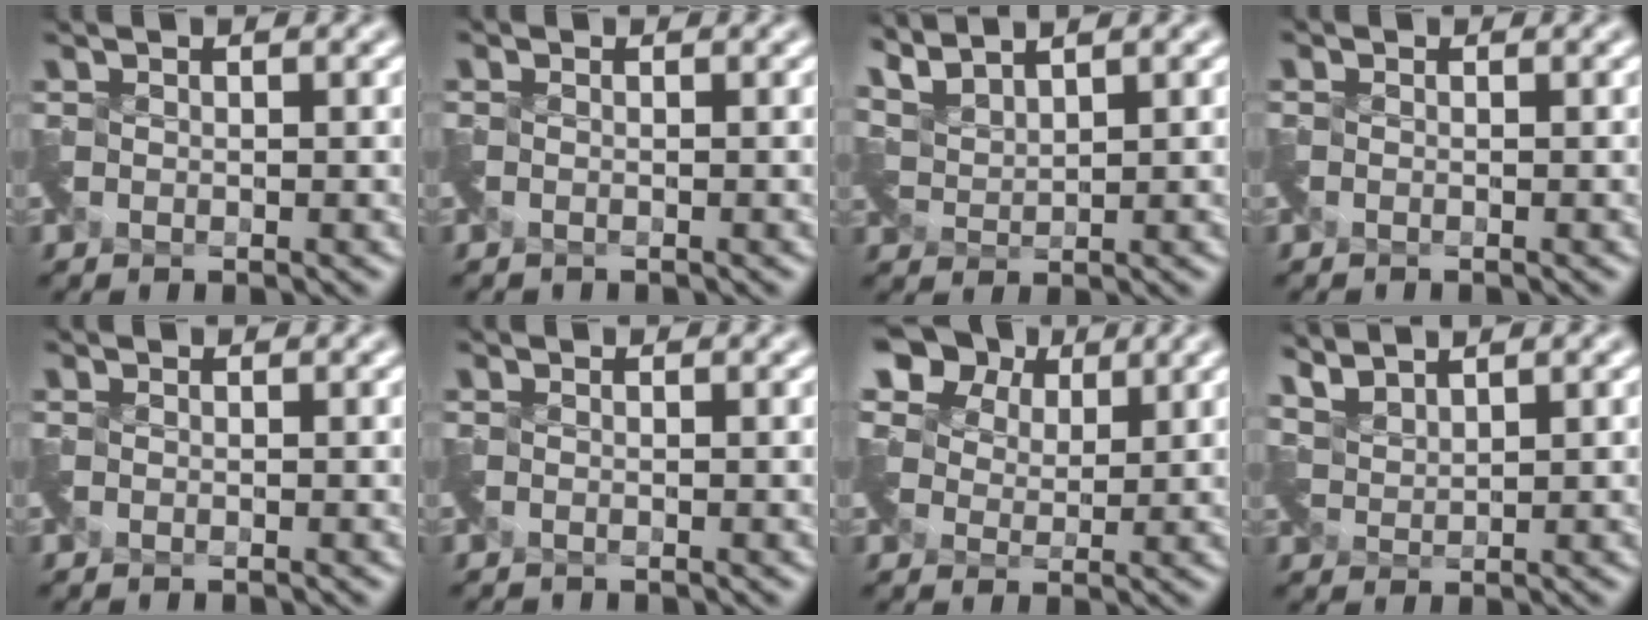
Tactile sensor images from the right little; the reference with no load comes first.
{"total": 1.1, "force": [-0.8, 0.0, -0.7], "torque": [0.010, -0.012, -0.019]}
{"total": 3.4, "force": [3.4, 0.0, 0.3], "torque": [-0.021, 0.004, 0.072]}
{"total": 1.1, "force": [-0.8, -0.3, -0.7], "torque": [0.009, -0.013, -0.019]}
{"total": 1.1, "force": [-0.9, -0.2, -0.6], "torque": [0.009, -0.013, -0.021]}
{"total": 1.3, "force": [-1.0, -0.2, -0.8], "torque": [0.011, -0.015, -0.023]}
{"total": 6.2, "force": [4.1, 4.0, 2.3], "torque": [-0.064, 0.015, 0.058]}
{"total": 2.9, "force": [2.9, -0.1, -0.1], "torque": [-0.011, 0.004, 0.064]}